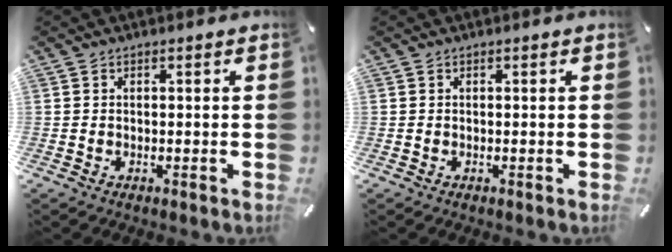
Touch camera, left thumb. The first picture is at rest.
{"total": 0.0}